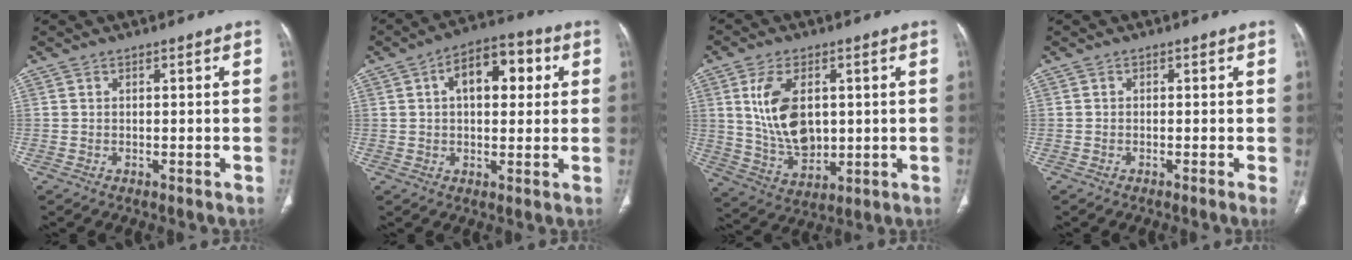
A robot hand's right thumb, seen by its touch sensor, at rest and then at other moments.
{"total": 11.3, "force": [3.1, 6.2, 8.9], "torque": [-0.106, 0.019, 0.041]}
{"total": 12.3, "force": [2.5, 7.4, 9.5], "torque": [-0.162, -0.018, 0.060]}
{"total": 0.9, "force": [-0.3, -0.1, 0.8], "torque": [-0.016, -0.001, -0.009]}